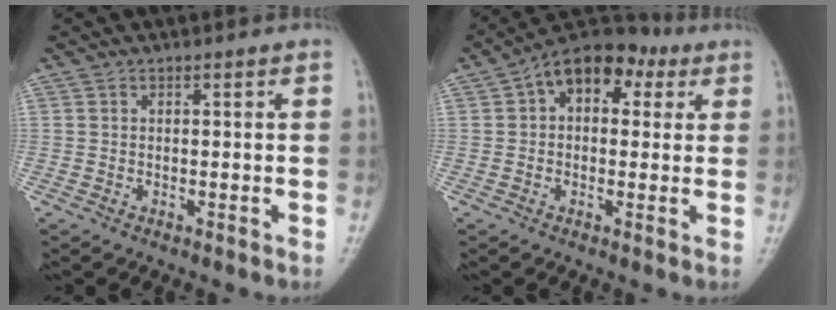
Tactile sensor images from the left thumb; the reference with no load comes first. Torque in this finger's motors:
{"motor_torque": [-0.33, 0.85, 0.07, -0.01, 0.26]}